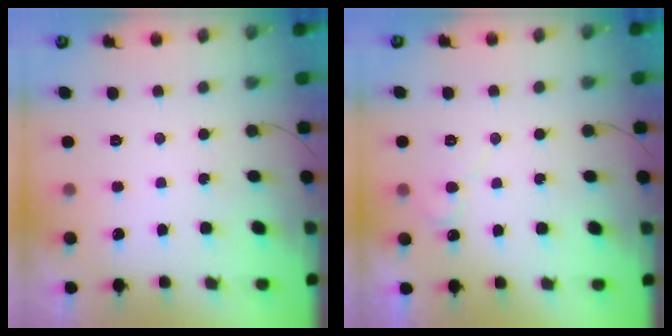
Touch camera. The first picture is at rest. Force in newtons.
{"total": 5.9, "press": 5.8, "slide": 0.5}